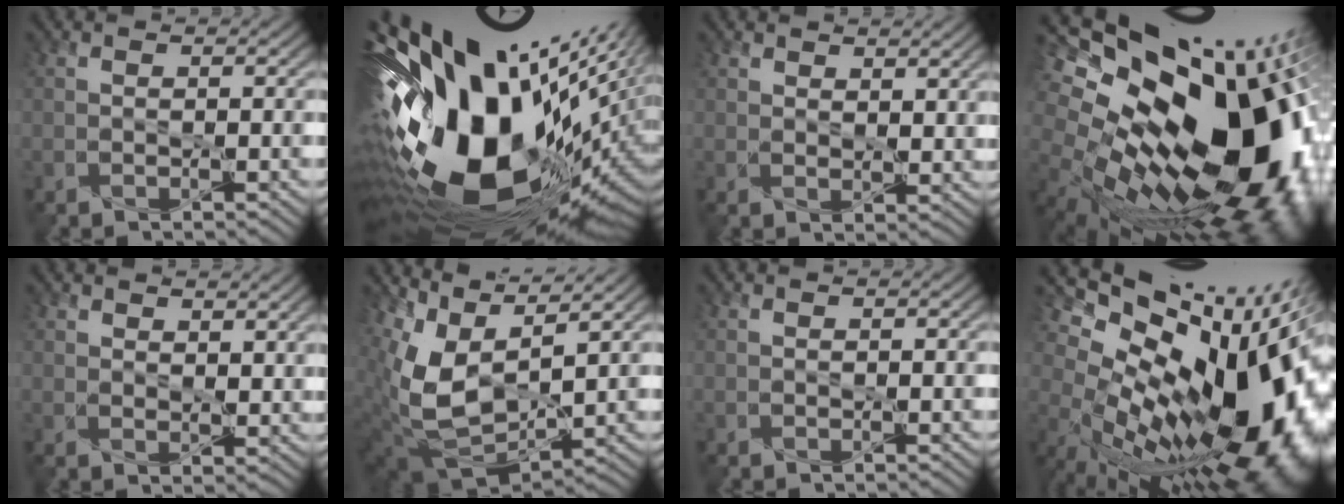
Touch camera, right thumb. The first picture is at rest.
{"total": 22.3, "force": [1.4, 11.0, 19.4], "torque": [-0.350, -0.044, 0.030]}
{"total": 2.7, "force": [2.1, 1.2, 1.2], "torque": [-0.025, -0.001, 0.042]}
{"total": 21.3, "force": [2.7, 13.4, 16.3], "torque": [-0.301, -0.006, 0.058]}
{"total": 3.0, "force": [2.3, 1.4, 1.4], "torque": [-0.030, -0.002, 0.046]}
{"total": 10.4, "force": [3.8, 5.6, 7.9], "torque": [-0.188, -0.002, 0.082]}
{"total": 0.0}
{"total": 20.9, "force": [0.9, 12.0, 17.1], "torque": [-0.260, -0.011, 0.025]}